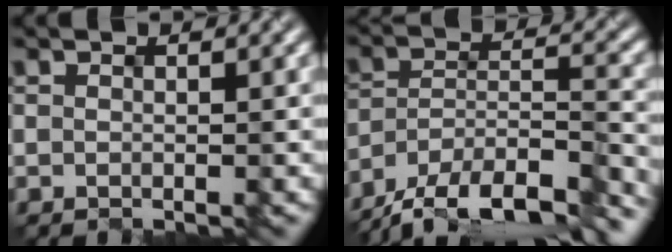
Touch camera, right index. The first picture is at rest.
{"total": 13.7, "force": [-12.0, 4.1, 5.2], "torque": [-0.085, -0.004, -0.173]}